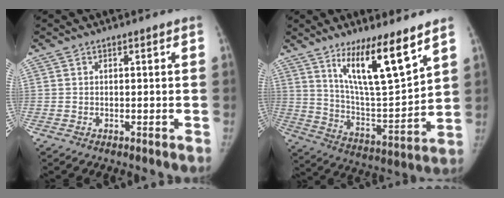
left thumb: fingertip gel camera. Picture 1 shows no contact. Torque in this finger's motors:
{"motor_torque": [0.15, 0.14, 1.46, -1.31, 0.14]}